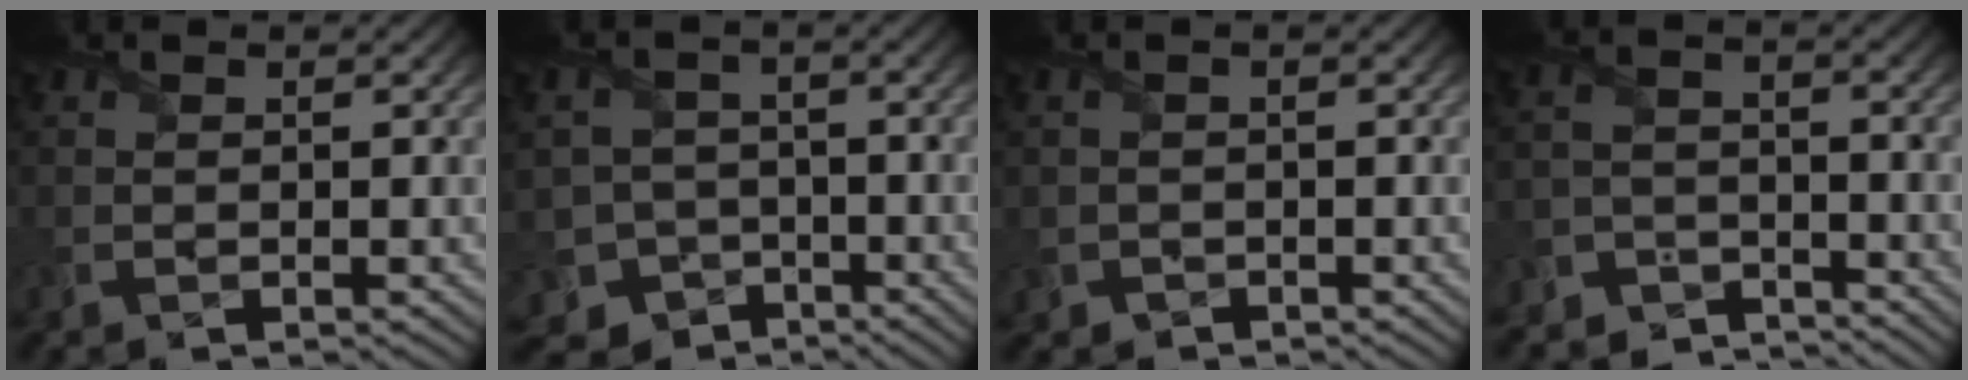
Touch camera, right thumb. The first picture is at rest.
{"total": 8.2, "force": [-4.6, 6.6, 1.6], "torque": [-0.045, -0.021, -0.095]}
{"total": 1.3, "force": [-0.8, 1.0, 0.1], "torque": [-0.003, -0.007, -0.016]}
{"total": 5.0, "force": [-4.9, 1.2, 0.1], "torque": [0.007, -0.004, -0.102]}